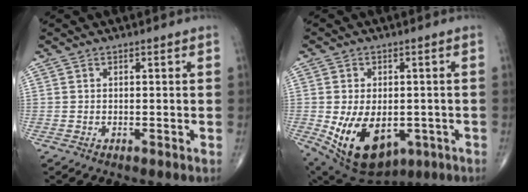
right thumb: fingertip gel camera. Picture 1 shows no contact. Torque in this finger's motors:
{"motor_torque": [-0.43, 1.39, 0.85, 0.54, 0.38]}